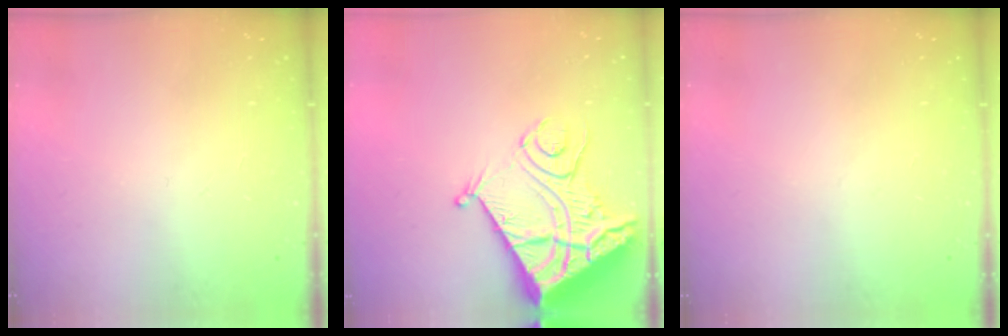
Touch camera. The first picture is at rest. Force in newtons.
{"total": 17.7, "press": 17.5, "slide": 2.3}
{"total": 0.0}